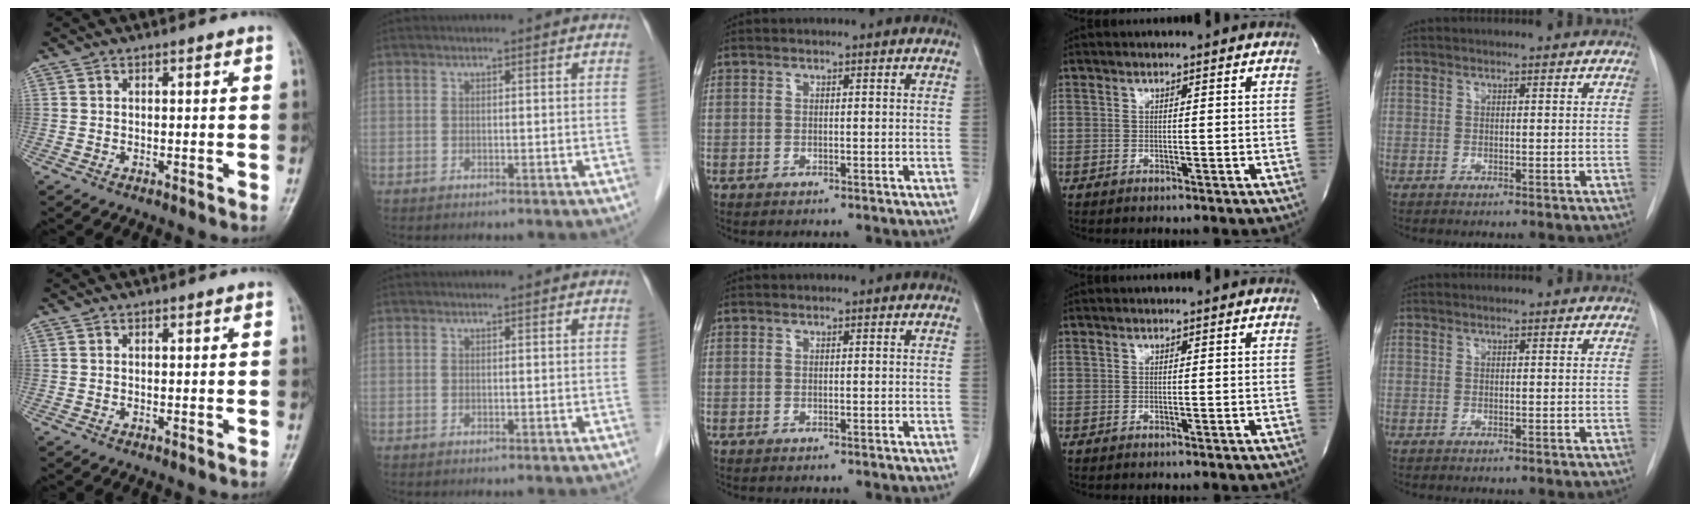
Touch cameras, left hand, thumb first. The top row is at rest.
{}